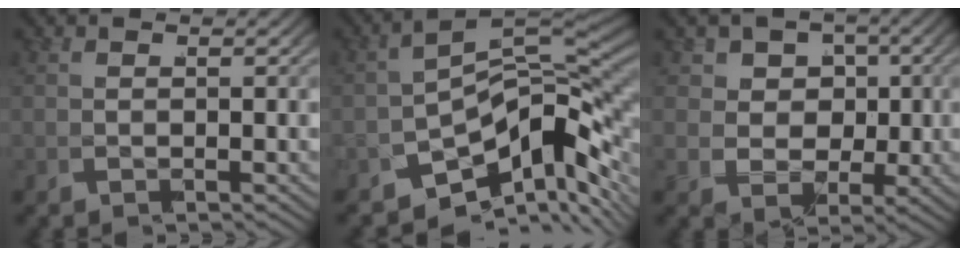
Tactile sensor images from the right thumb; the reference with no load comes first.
{"total": 11.9, "force": [-4.6, 7.0, 8.5], "torque": [-0.111, -0.026, -0.072]}
{"total": 5.6, "force": [-0.3, 5.1, 2.3], "torque": [-0.076, -0.037, 0.005]}